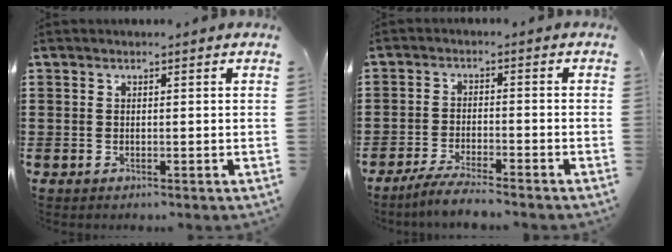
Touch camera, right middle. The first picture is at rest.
{"total": 3.8, "force": [-3.5, -0.1, 1.5], "torque": [-0.034, -0.004, -0.069]}